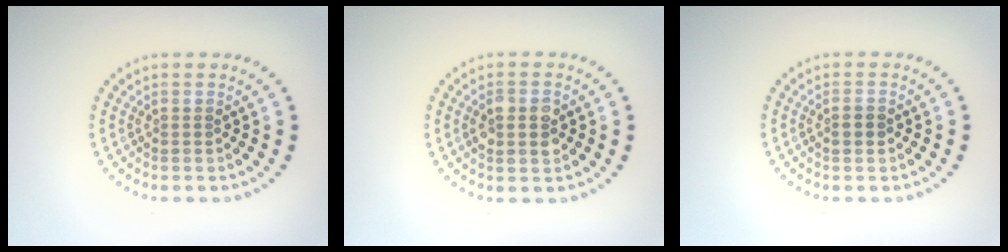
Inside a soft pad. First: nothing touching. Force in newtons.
{"total": 2.7, "press": 2.7, "slide": 0.2}
{"total": 1.3, "press": 1.3, "slide": 0.1}